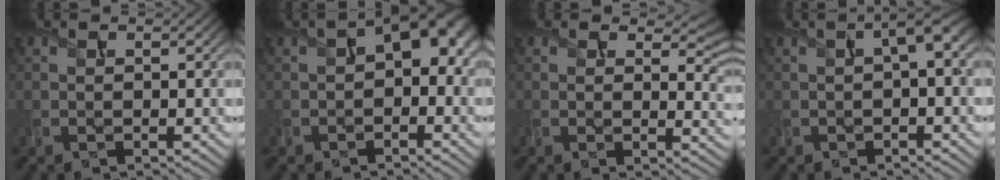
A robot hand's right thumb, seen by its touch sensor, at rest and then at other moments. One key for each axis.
{"total": 7.0, "fx": 0.4, "fy": 4.1, "fz": 5.6, "tx": -0.090, "ty": 0.008, "tz": 0.000}
{"total": 5.9, "fx": 3.0, "fy": 2.9, "fz": 4.2, "tx": -0.062, "ty": -0.008, "tz": 0.049}
{"total": 3.8, "fx": 0.6, "fy": 1.0, "fz": 3.6, "tx": -0.058, "ty": 0.011, "tz": 0.005}